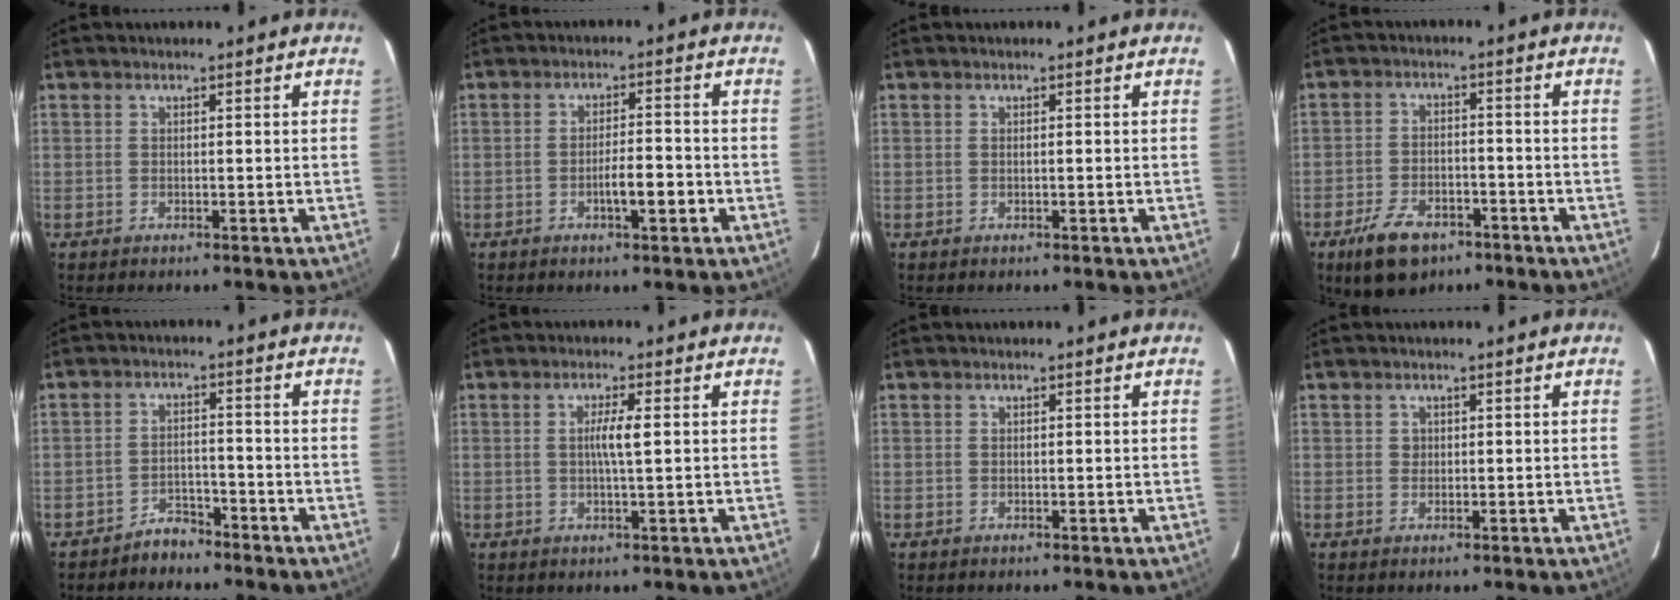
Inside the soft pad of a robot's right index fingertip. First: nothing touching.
{"total": 4.5, "force": [-1.7, 0.8, 4.0], "torque": [-0.065, 0.003, -0.027]}
{"total": 0.0}
{"total": 7.6, "force": [-4.9, 4.0, 4.4], "torque": [-0.090, -0.005, -0.077]}
{"total": 3.2, "force": [-2.9, 1.2, 0.2], "torque": [-0.003, 0.003, -0.048]}
{"total": 3.3, "force": [0.4, -0.1, 3.3], "torque": [-0.063, -0.002, 0.005]}
{"total": 0.0}
{"total": 0.9, "force": [0.2, 0.8, 0.2], "torque": [0.002, 0.001, 0.004]}